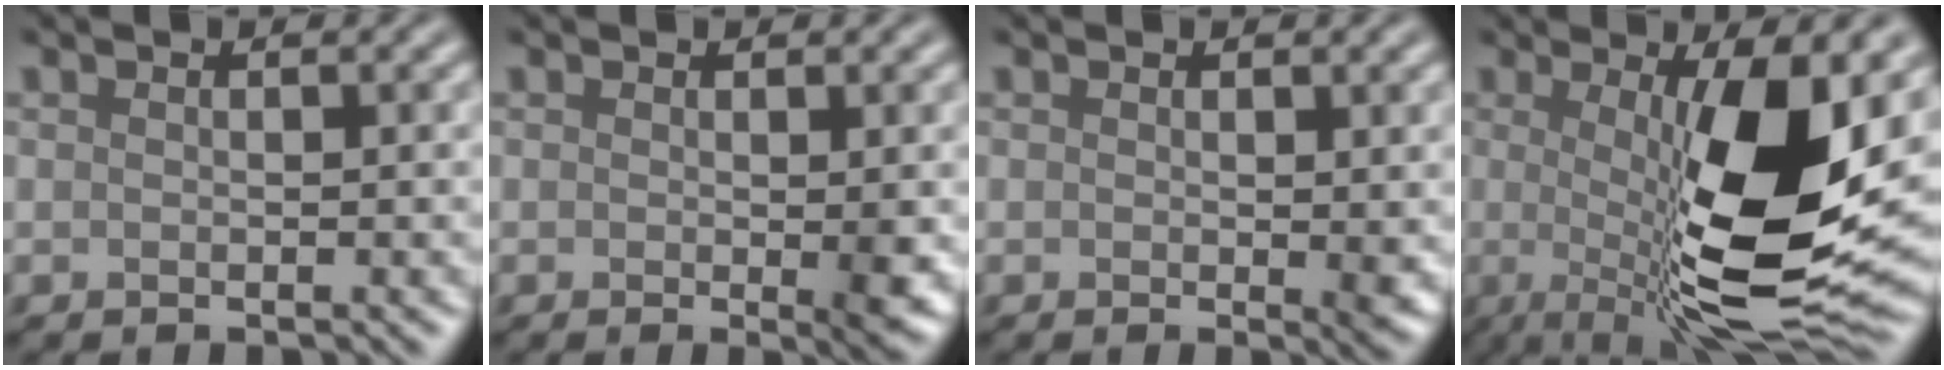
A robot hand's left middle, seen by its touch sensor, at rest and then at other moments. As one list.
[{"total": 2.0, "force": [-0.1, 0.1, 2.0], "torque": [-0.026, -0.007, 0.003]}, {"total": 1.4, "force": [0.2, 0.0, 1.3], "torque": [-0.020, -0.007, 0.007]}, {"total": 13.4, "force": [-0.3, 3.6, 12.9], "torque": [-0.186, -0.016, -0.005]}]